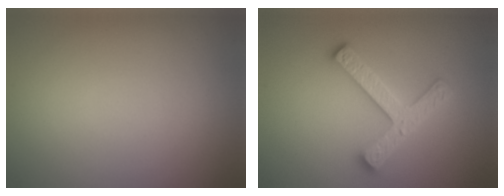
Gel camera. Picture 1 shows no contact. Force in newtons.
{"total": 4.6, "press": 4.6, "slide": 0.8}